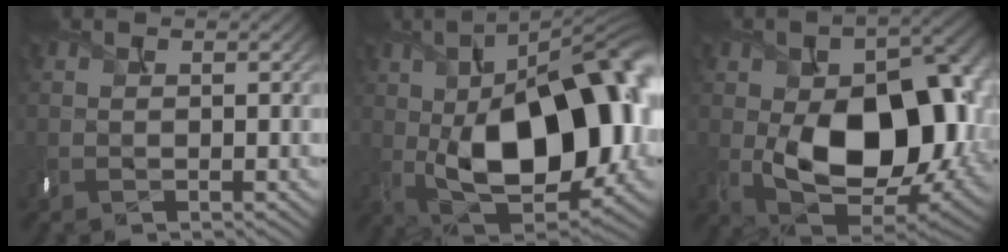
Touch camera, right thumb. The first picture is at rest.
{"total": 20.0, "force": [-0.5, 10.8, 16.8], "torque": [-0.248, 0.002, -0.020]}
{"total": 17.3, "force": [-1.6, 10.9, 13.3], "torque": [-0.202, -0.035, -0.008]}